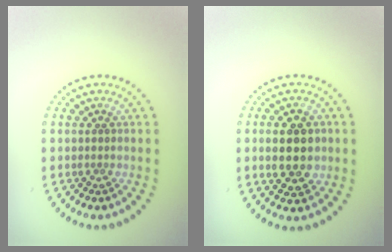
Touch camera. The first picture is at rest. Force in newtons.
{"total": 5.1, "press": 5.1, "slide": 0.3}